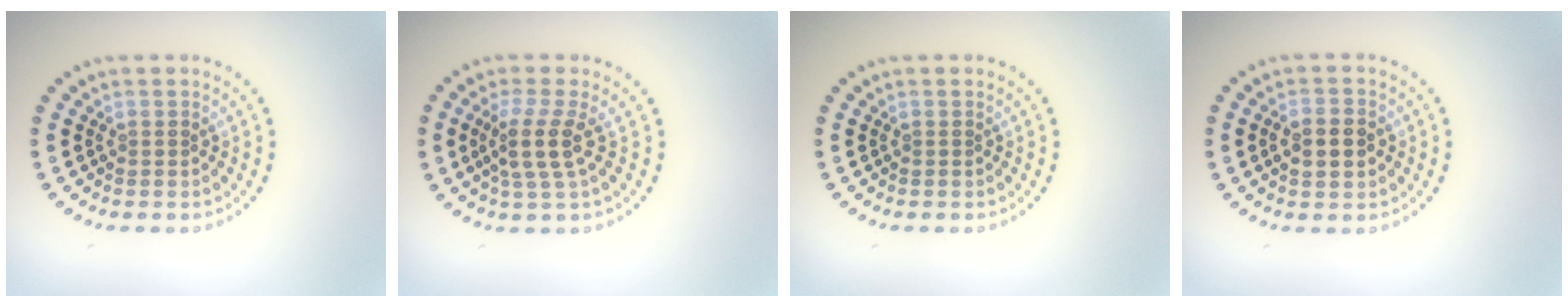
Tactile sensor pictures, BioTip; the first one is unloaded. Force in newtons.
{"total": 3.1, "press": 2.4, "slide": 2.0}
{"total": 0.0}
{"total": 3.5, "press": 3.5, "slide": 0.2}